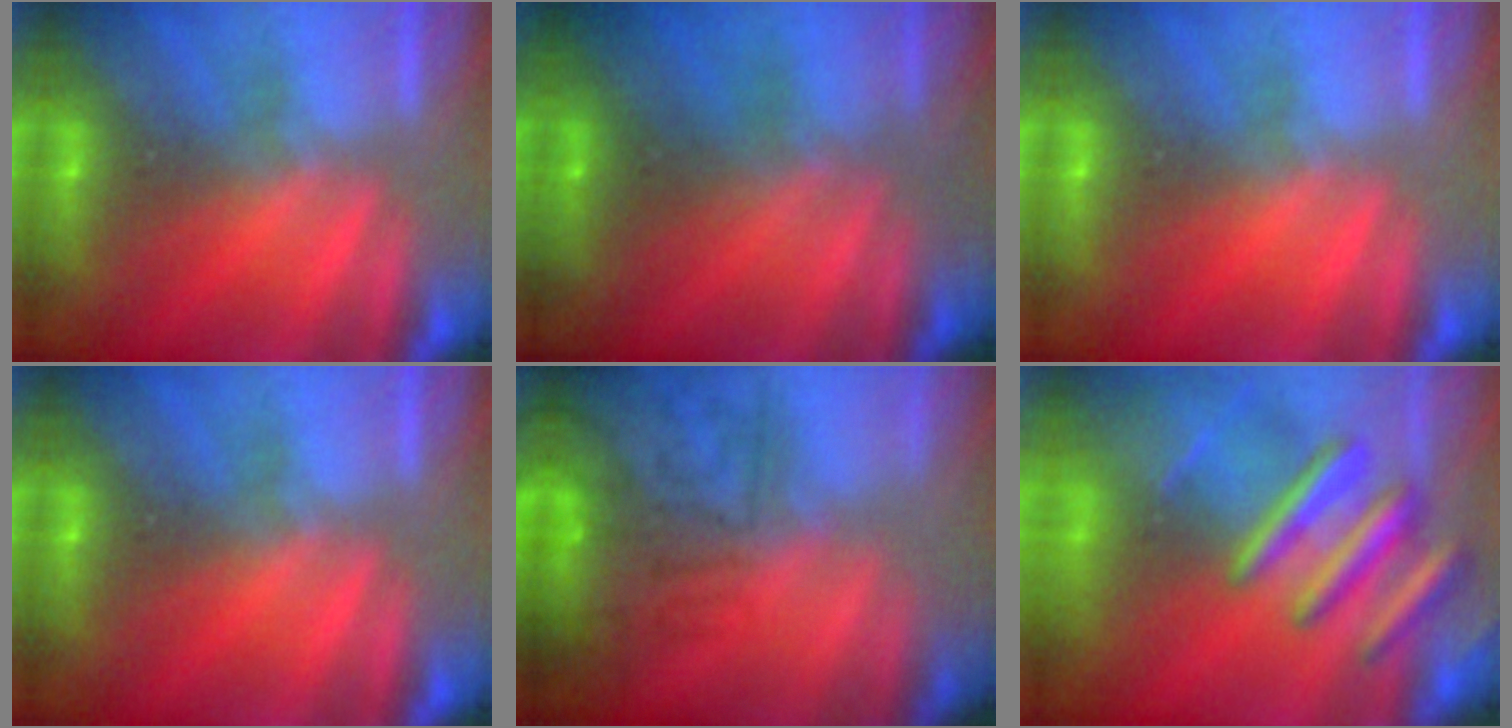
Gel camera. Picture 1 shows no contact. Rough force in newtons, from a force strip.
{"total": 1.7}
{"total": 0.0}
{"total": 0.0}
{"total": 10.1}
{"total": 8.3}